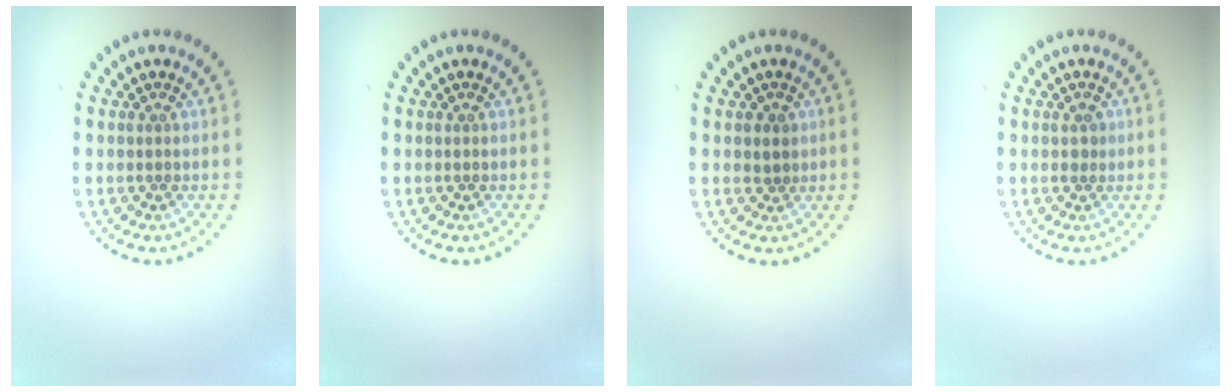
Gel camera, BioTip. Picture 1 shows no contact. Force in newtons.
{"total": 0.0}
{"total": 1.0, "press": 0.8, "slide": 0.7}
{"total": 0.9, "press": 0.9, "slide": 0.2}